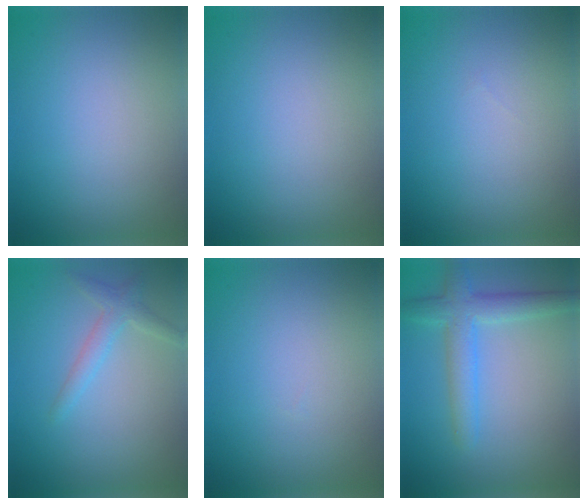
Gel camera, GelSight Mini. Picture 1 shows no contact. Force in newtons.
{"total": 0.0}
{"total": 0.0}
{"total": 1.9, "press": 1.9, "slide": 0.1}
{"total": 0.0}
{"total": 2.9, "press": 2.9, "slide": 0.1}